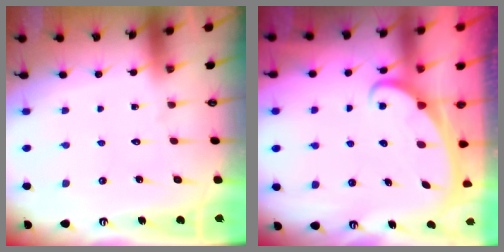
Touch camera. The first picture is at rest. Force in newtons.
{"total": 2.2, "press": 2.2, "slide": 0.3}